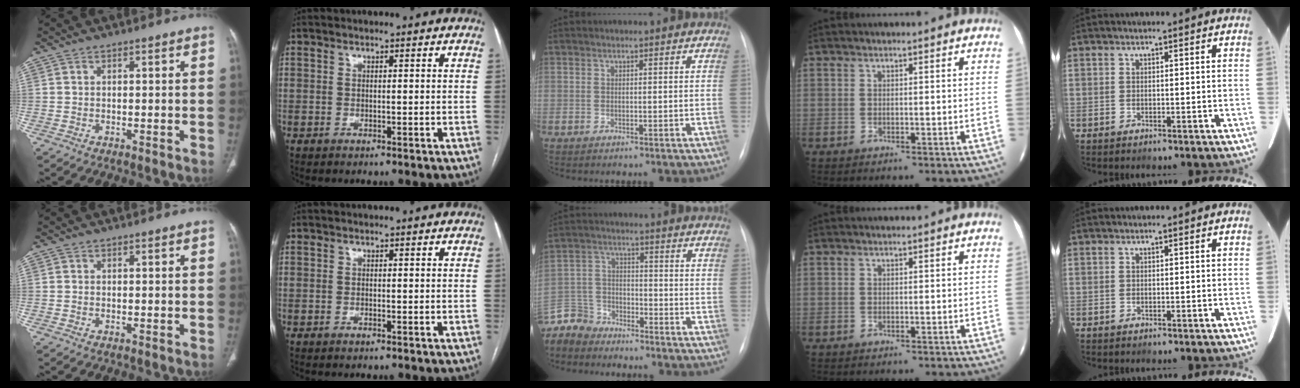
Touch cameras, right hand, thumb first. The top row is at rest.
{"middle": {"total": 9.8, "force": [-9.0, 3.9, 0.2], "torque": [-0.019, 0.009, -0.180]}}